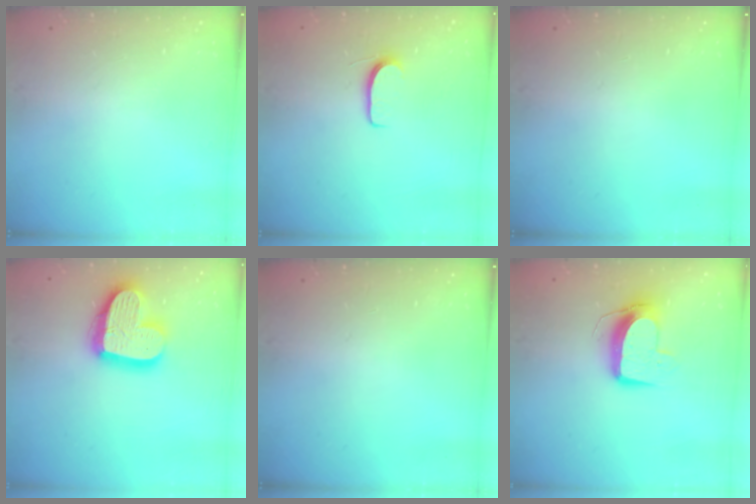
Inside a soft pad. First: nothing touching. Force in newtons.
{"total": 5.4, "press": 5.4, "slide": 0.6}
{"total": 0.0}
{"total": 18.7, "press": 18.7, "slide": 1.5}
{"total": 0.0}
{"total": 10.2, "press": 10.2, "slide": 0.4}